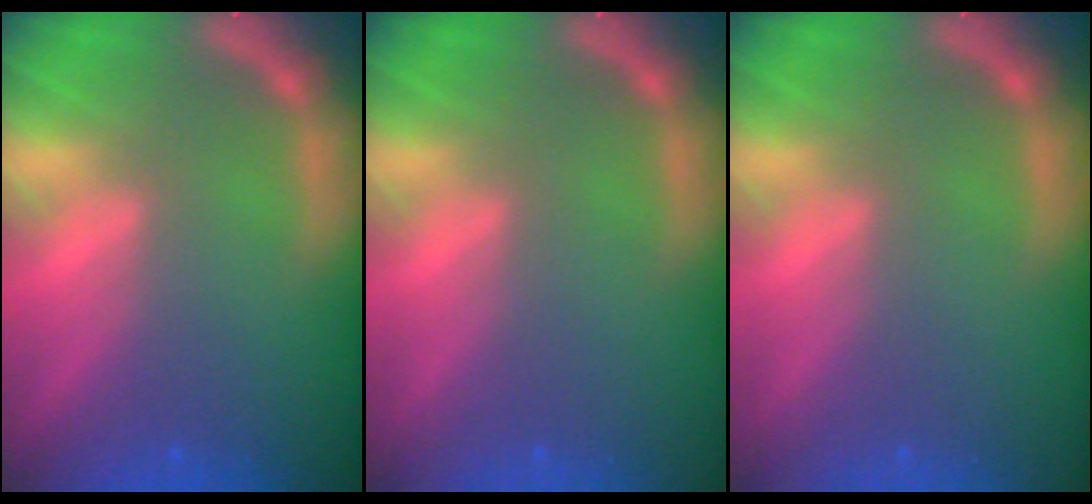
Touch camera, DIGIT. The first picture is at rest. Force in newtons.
{"total": 0.0}
{"total": 0.0}